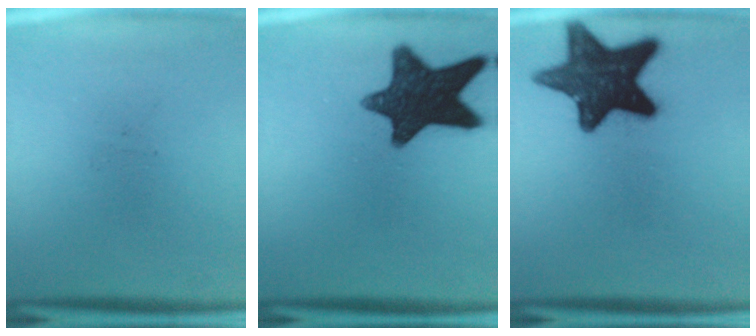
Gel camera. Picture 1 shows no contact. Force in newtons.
{"total": 14.6}
{"total": 16.6}